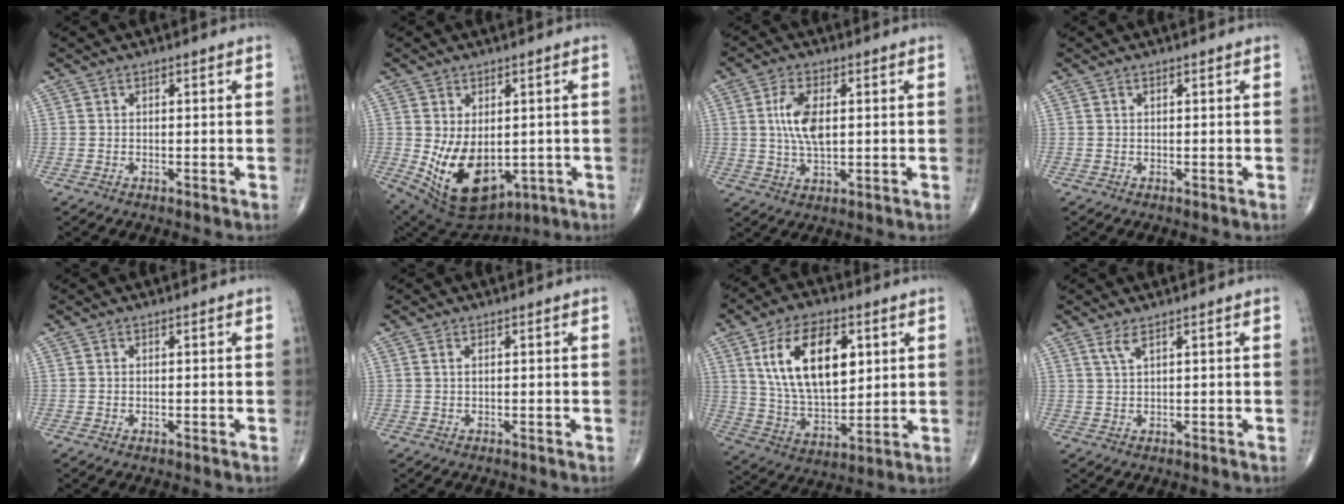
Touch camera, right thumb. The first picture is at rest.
{"total": 14.4, "force": [-1.7, 9.1, 11.0], "torque": [-0.173, -0.013, 0.007]}
{"total": 7.8, "force": [1.3, 3.7, 6.8], "torque": [-0.137, -0.003, 0.024]}
{"total": 0.0}
{"total": 0.0}
{"total": 0.6, "force": [0.3, 0.2, 0.5], "torque": [-0.014, 0.005, 0.006]}
{"total": 18.4, "force": [5.7, 9.9, 14.4], "torque": [-0.225, -0.020, 0.110]}
{"total": 2.1, "force": [1.3, 0.2, 1.6], "torque": [-0.041, -0.004, 0.033]}